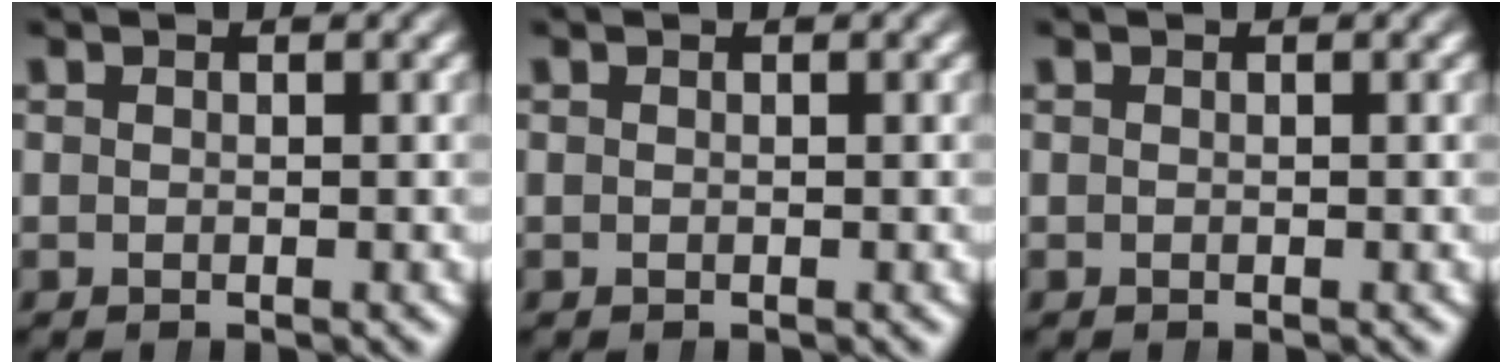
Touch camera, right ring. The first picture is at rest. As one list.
[{"total": 0.0}, {"total": 0.0}]